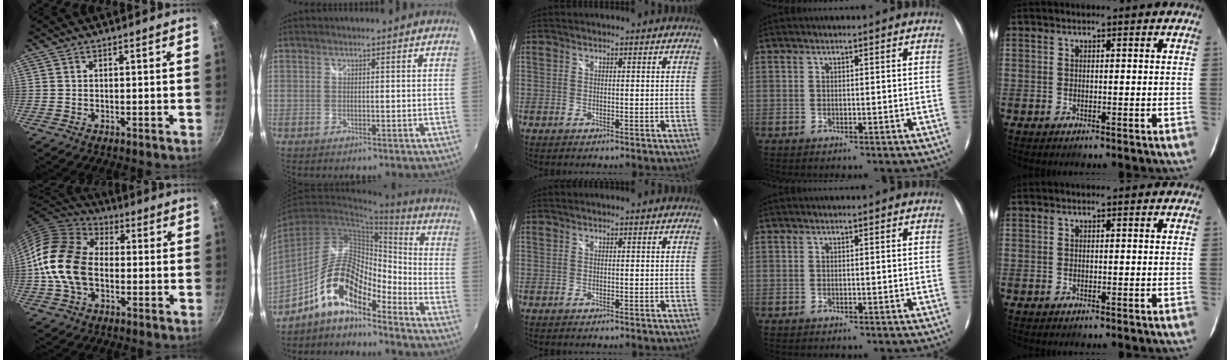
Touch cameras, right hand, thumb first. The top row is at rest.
{"thumb": {"total": 16.3, "force": [-1.3, 11.3, 11.6], "torque": [-0.199, 0.027, -0.040]}, "index": {"total": 13.3, "force": [-9.1, 4.4, 8.6], "torque": [-0.163, 0.016, -0.175]}}